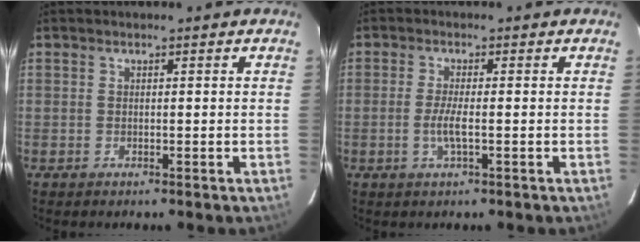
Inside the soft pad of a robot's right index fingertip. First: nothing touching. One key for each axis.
{"total": 3.4, "fx": -0.9, "fy": 0.2, "fz": 3.2, "tx": -0.066, "ty": -0.004, "tz": -0.019}